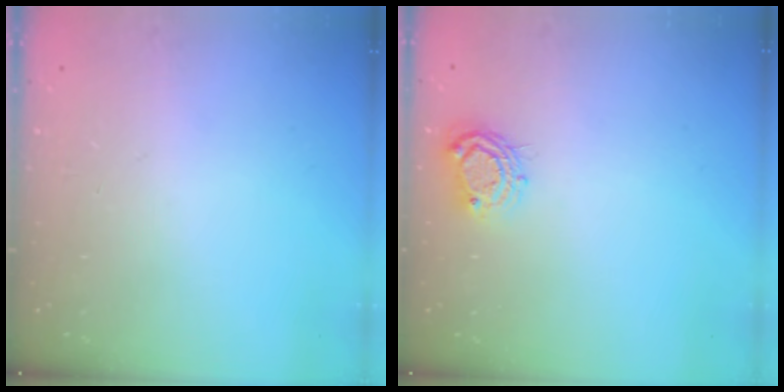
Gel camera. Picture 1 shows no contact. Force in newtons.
{"total": 7.6, "press": 7.6, "slide": 0.6}